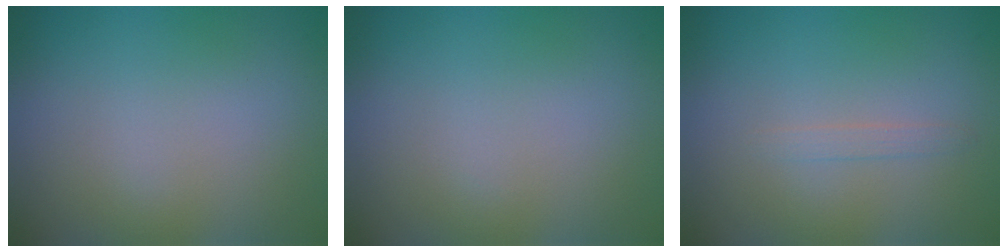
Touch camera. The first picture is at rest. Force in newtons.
{"total": 0.0}
{"total": 0.8, "press": 0.8, "slide": 0.0}